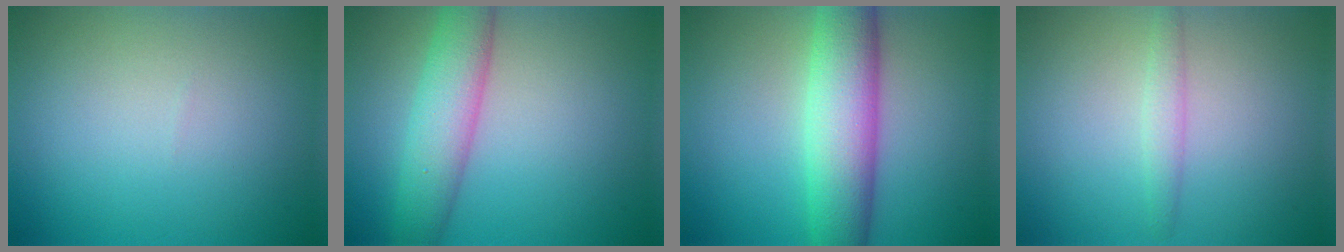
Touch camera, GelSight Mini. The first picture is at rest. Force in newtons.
{"total": 5.5, "press": 5.5, "slide": 0.1}
{"total": 7.9, "press": 7.9, "slide": 0.2}
{"total": 1.5, "press": 1.5, "slide": 0.1}